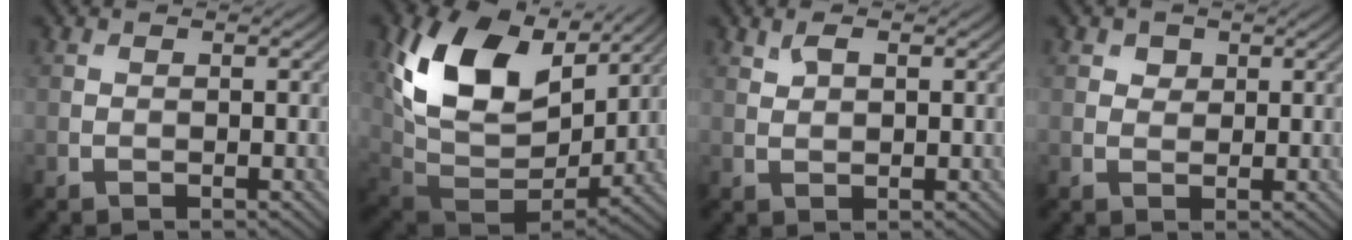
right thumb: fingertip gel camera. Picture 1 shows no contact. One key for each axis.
{"total": 18.2, "fx": 6.6, "fy": 11.8, "fz": 12.2, "tx": -0.259, "ty": 0.001, "tz": 0.144}
{"total": 2.0, "fx": 1.0, "fy": 0.9, "fz": 1.4, "tx": -0.031, "ty": 0.001, "tz": 0.022}
{"total": 1.4, "fx": 0.7, "fy": 1.1, "fz": 0.4, "tx": -0.006, "ty": -0.001, "tz": 0.010}